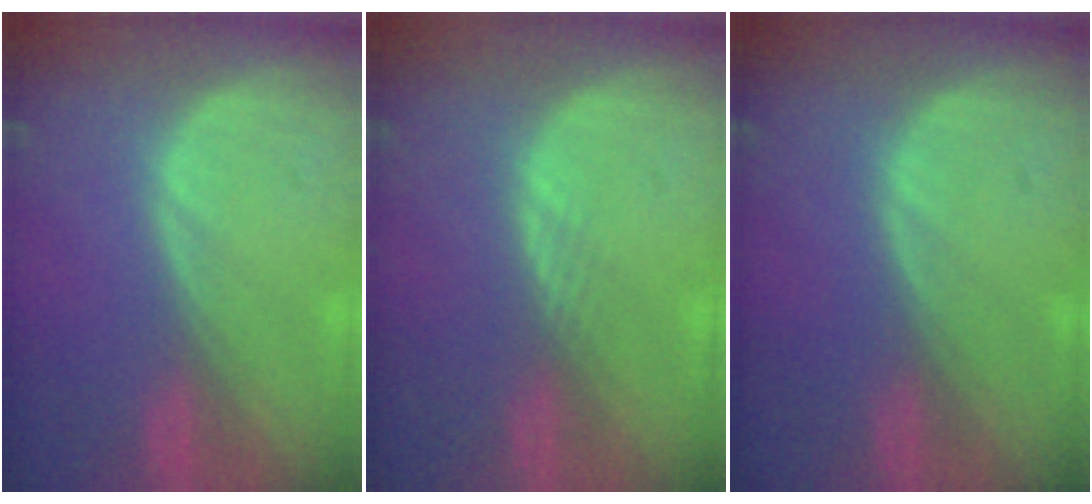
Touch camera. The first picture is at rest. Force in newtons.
{"total": 1.0, "press": 0.8, "slide": 0.5}
{"total": 0.0}